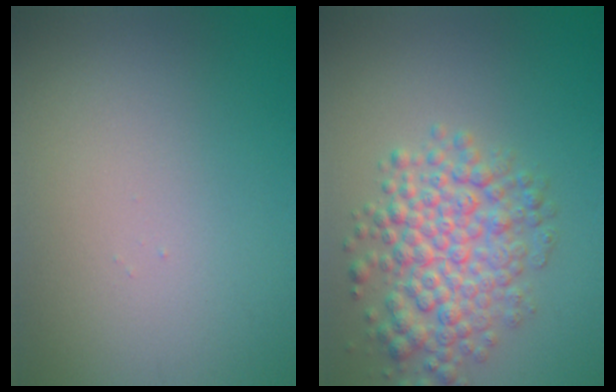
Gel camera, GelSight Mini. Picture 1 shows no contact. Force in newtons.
{"total": 5.6, "press": 5.6, "slide": 0.1}